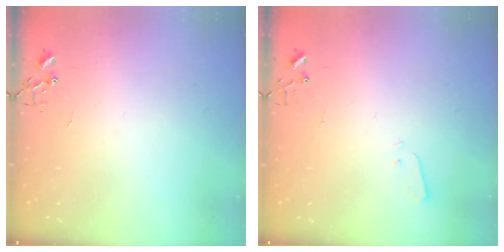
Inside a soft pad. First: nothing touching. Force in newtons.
{"total": 1.9, "press": 1.9, "slide": 0.4}